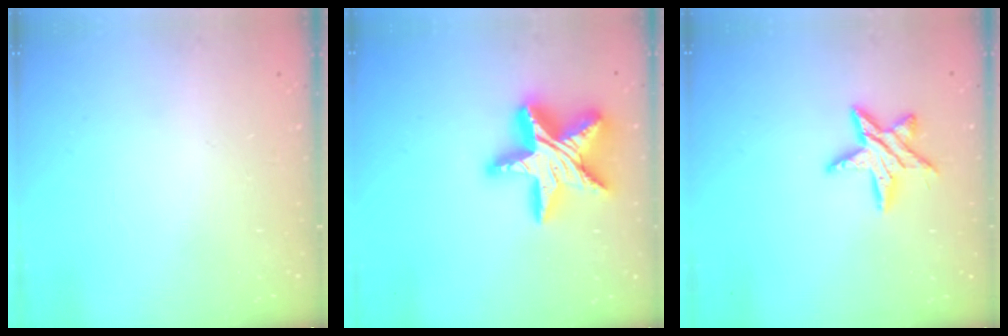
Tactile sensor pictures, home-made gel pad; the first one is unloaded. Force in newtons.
{"total": 24.1, "press": 24.0, "slide": 2.3}
{"total": 10.8, "press": 10.8, "slide": 0.6}